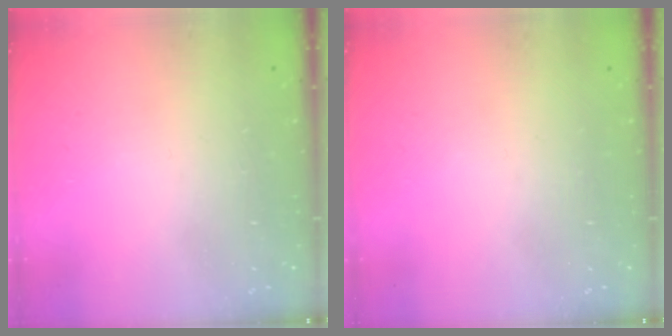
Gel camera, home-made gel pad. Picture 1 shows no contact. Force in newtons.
{"total": 0.0}